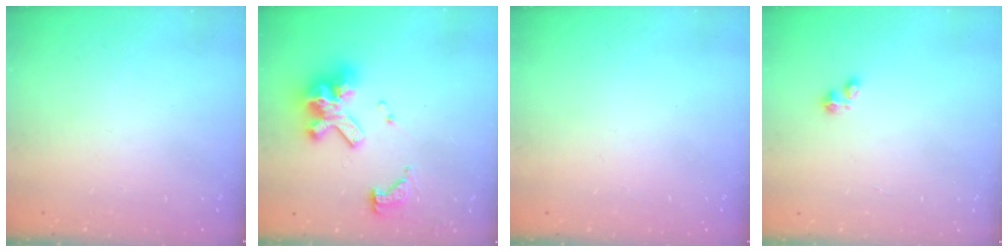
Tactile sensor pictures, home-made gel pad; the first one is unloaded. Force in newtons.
{"total": 14.4, "press": 14.4, "slide": 1.6}
{"total": 0.0}
{"total": 1.9, "press": 1.8, "slide": 0.2}